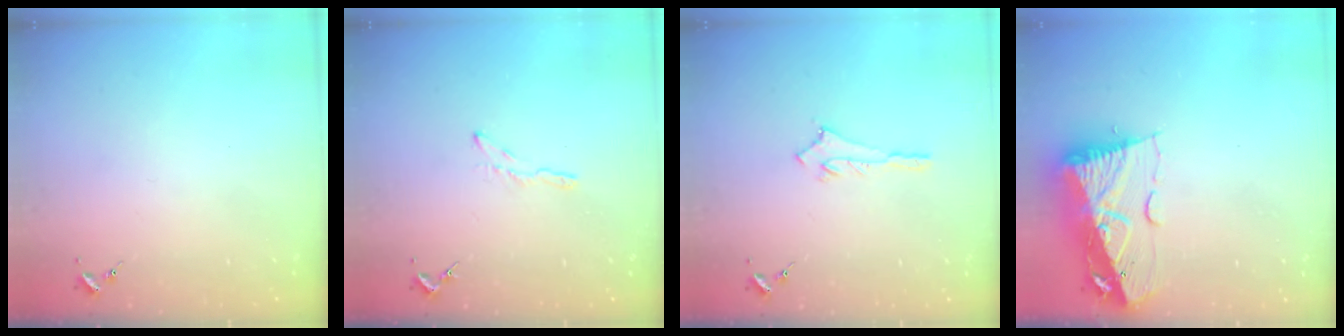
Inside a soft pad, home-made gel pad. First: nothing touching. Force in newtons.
{"total": 3.2, "press": 3.2, "slide": 0.3}
{"total": 2.9, "press": 2.9, "slide": 0.2}
{"total": 14.8, "press": 14.7, "slide": 1.8}